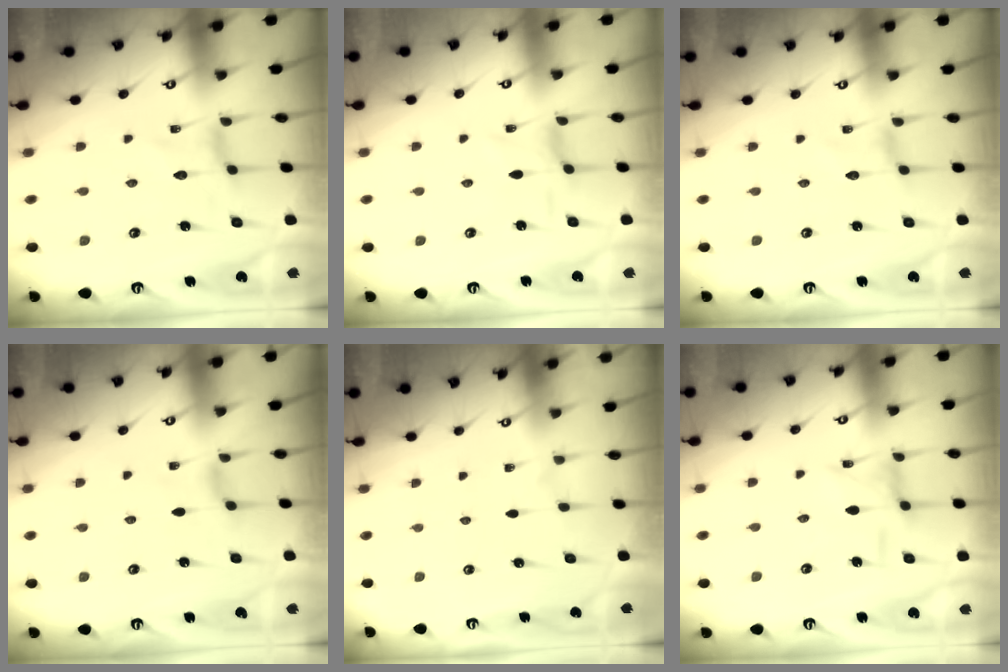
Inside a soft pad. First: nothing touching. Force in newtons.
{"total": 1.1, "press": 1.0, "slide": 0.4}
{"total": 0.0}
{"total": 1.3, "press": 1.2, "slide": 0.3}
{"total": 0.0}
{"total": 4.2, "press": 4.2, "slide": 0.3}